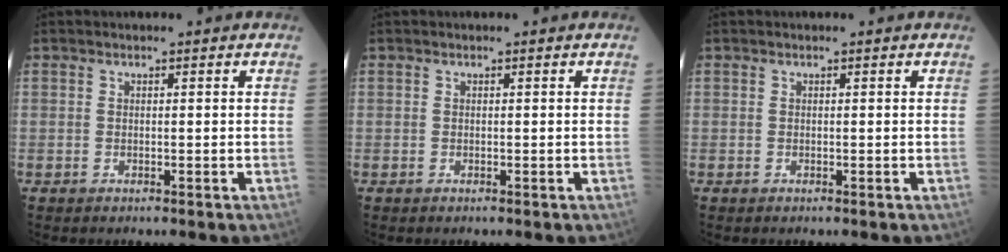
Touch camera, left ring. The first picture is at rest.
{"total": 0.0}
{"total": 0.0}